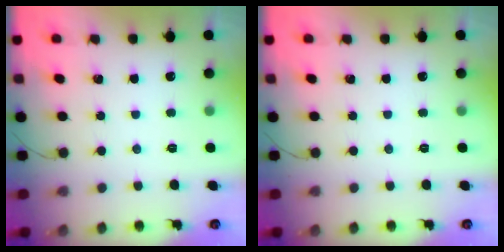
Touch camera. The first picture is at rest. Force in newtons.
{"total": 0.0}